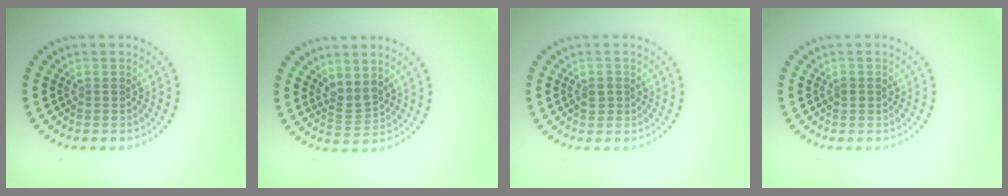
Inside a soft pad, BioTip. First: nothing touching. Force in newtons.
{"total": 1.8, "press": 1.5, "slide": 1.0}
{"total": 1.4, "press": 1.3, "slide": 0.4}
{"total": 0.9, "press": 0.9, "slide": 0.1}